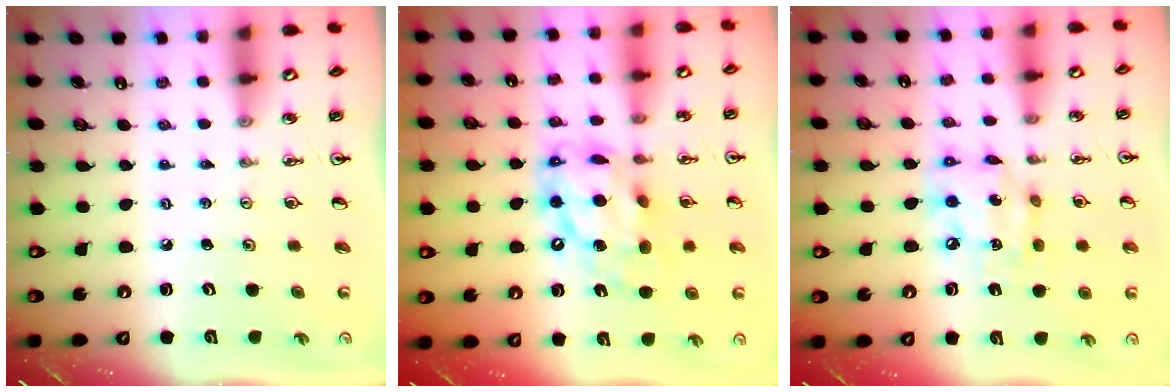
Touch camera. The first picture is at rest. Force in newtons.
{"total": 15.2, "press": 15.1, "slide": 1.4}
{"total": 11.9, "press": 11.9, "slide": 1.3}